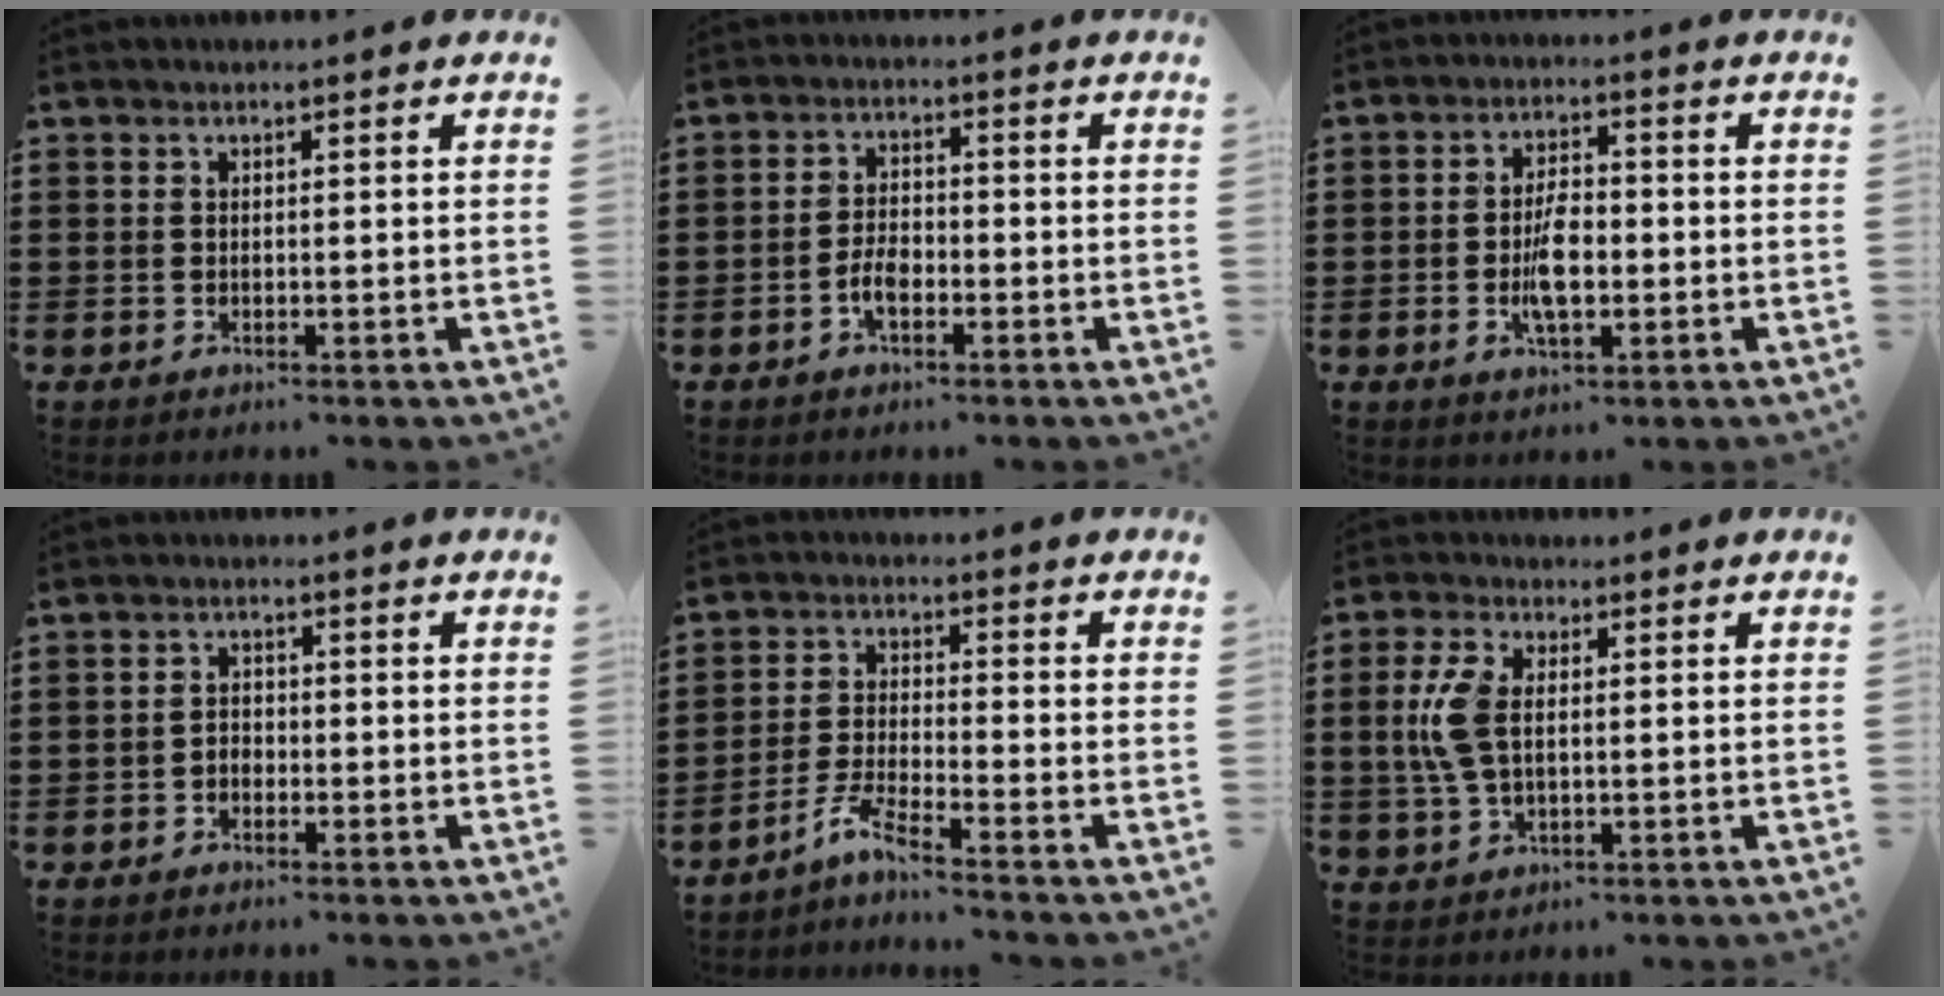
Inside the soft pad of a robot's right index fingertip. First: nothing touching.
{"total": 3.5, "force": [-1.6, 1.6, 2.7], "torque": [-0.064, -0.004, -0.033]}
{"total": 6.1, "force": [-1.1, 2.7, 5.4], "torque": [-0.114, 0.000, -0.023]}
{"total": 1.5, "force": [-1.0, 0.9, 0.7], "torque": [-0.018, -0.001, -0.020]}
{"total": 4.8, "force": [-4.2, -0.3, 2.4], "torque": [-0.064, -0.012, -0.087]}
{"total": 6.6, "force": [0.4, 3.5, 5.6], "torque": [-0.139, 0.003, 0.000]}